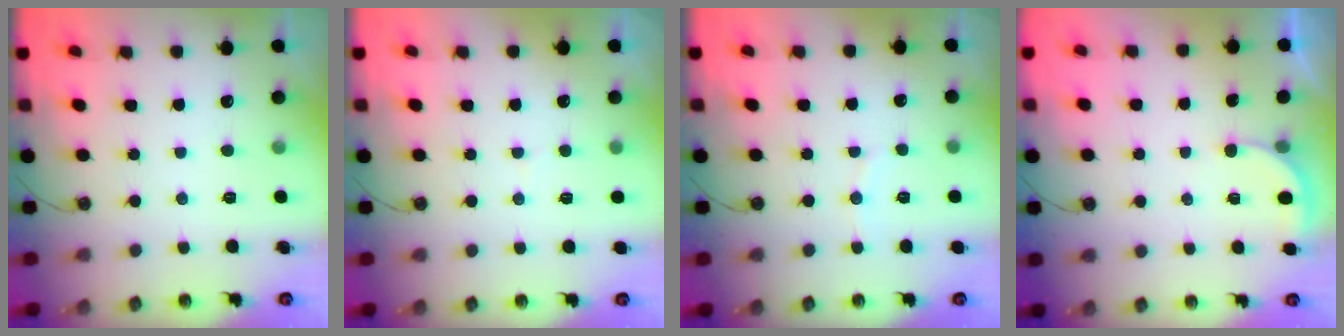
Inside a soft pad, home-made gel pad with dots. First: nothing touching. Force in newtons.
{"total": 2.8, "press": 2.6, "slide": 1.0}
{"total": 3.7, "press": 3.6, "slide": 1.0}
{"total": 2.0, "press": 2.0, "slide": 0.1}